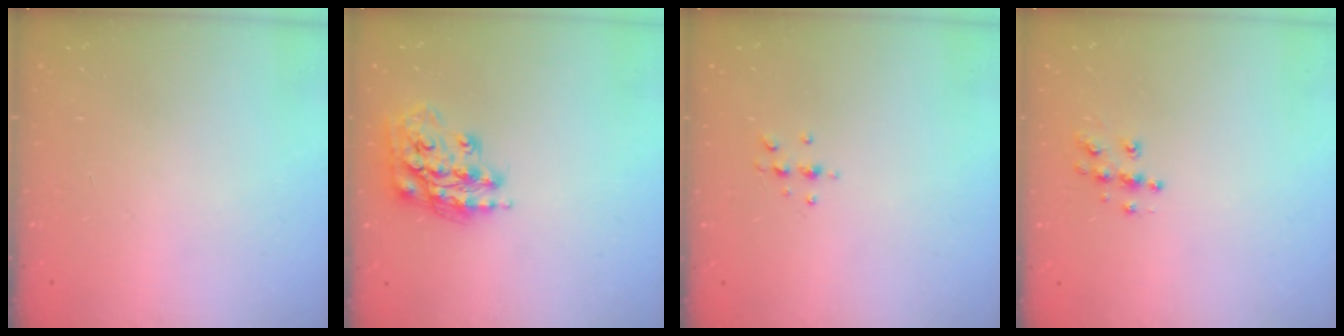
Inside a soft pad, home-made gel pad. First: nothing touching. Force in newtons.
{"total": 16.3, "press": 16.2, "slide": 1.1}
{"total": 5.0, "press": 4.9, "slide": 0.9}
{"total": 7.6, "press": 7.6, "slide": 0.4}